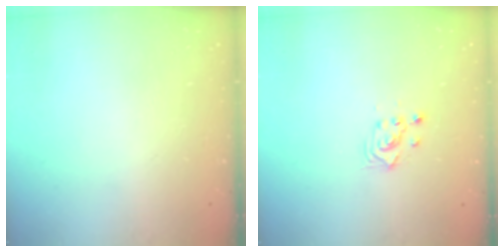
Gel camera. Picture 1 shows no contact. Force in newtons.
{"total": 2.3, "press": 2.3, "slide": 0.2}